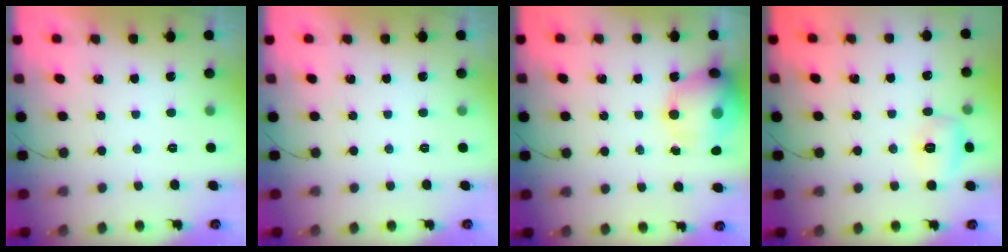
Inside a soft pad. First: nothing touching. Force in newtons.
{"total": 0.0}
{"total": 17.2, "press": 16.8, "slide": 3.9}
{"total": 6.8, "press": 6.6, "slide": 1.7}